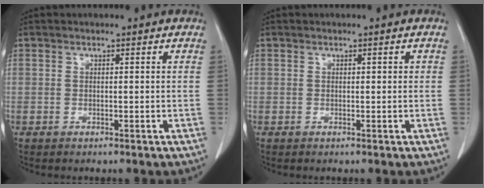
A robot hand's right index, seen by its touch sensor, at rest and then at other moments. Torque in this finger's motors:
{"motor_torque": [0.01, -0.05, -0.06, -0.01]}